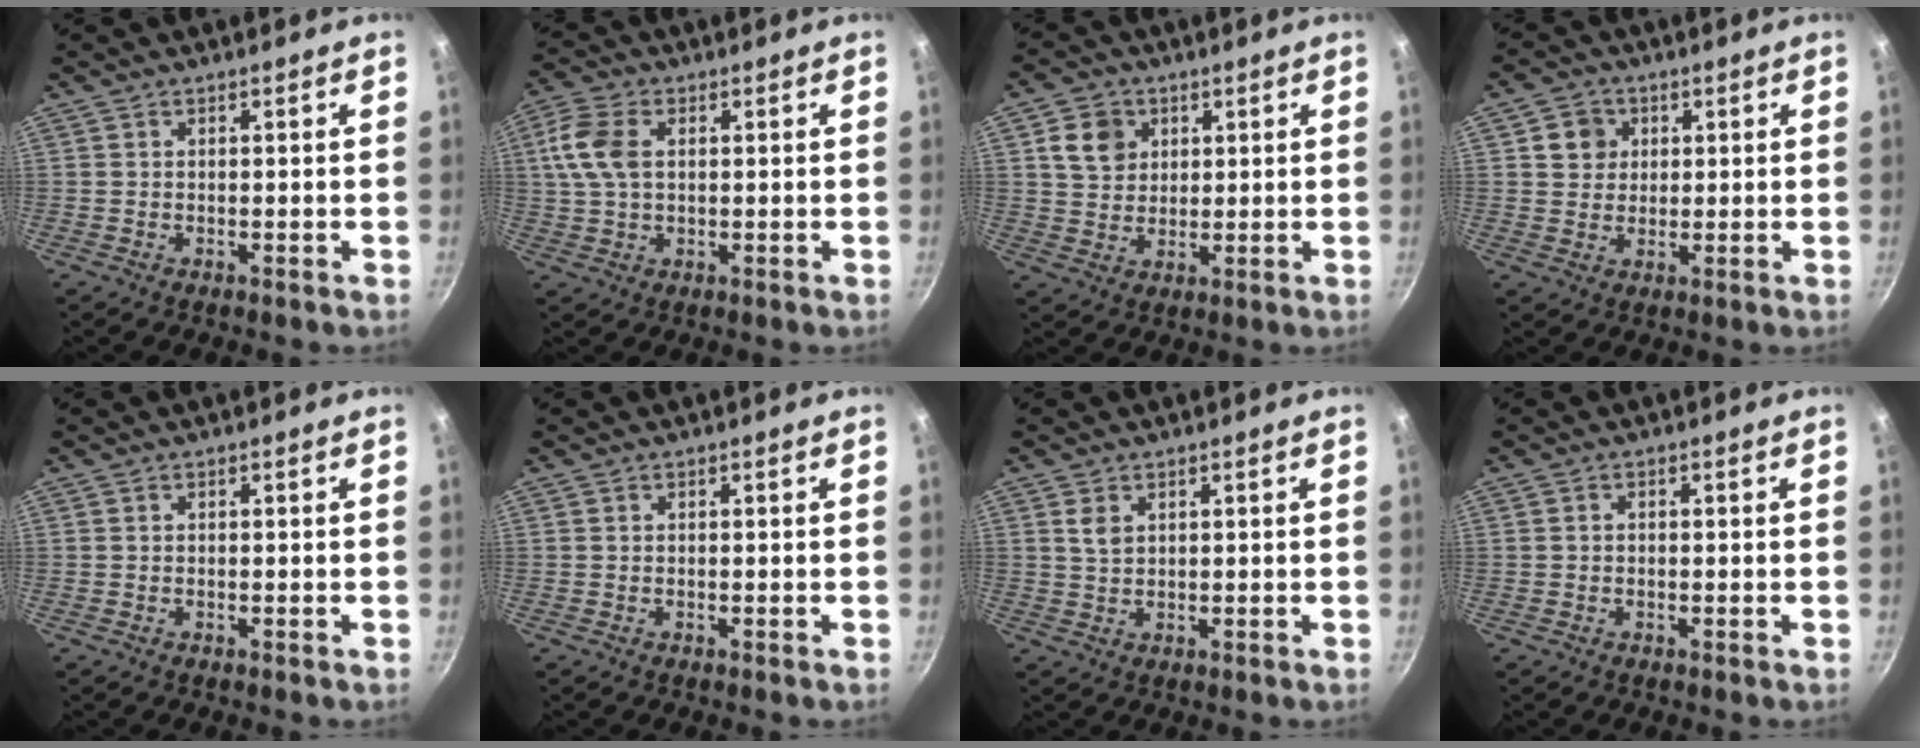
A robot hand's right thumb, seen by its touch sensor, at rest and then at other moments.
{"total": 8.5, "force": [1.7, 5.3, 6.4], "torque": [-0.132, 0.009, 0.028]}
{"total": 7.4, "force": [2.5, 6.2, 3.1], "torque": [-0.028, 0.001, 0.046]}
{"total": 5.4, "force": [1.6, 4.9, 1.6], "torque": [0.007, 0.003, 0.024]}
{"total": 0.0}
{"total": 0.0}
{"total": 2.7, "force": [1.1, 1.7, 1.7], "torque": [-0.031, -0.005, 0.024]}
{"total": 0.6, "force": [-0.2, 0.5, 0.3], "torque": [-0.007, 0.005, -0.002]}